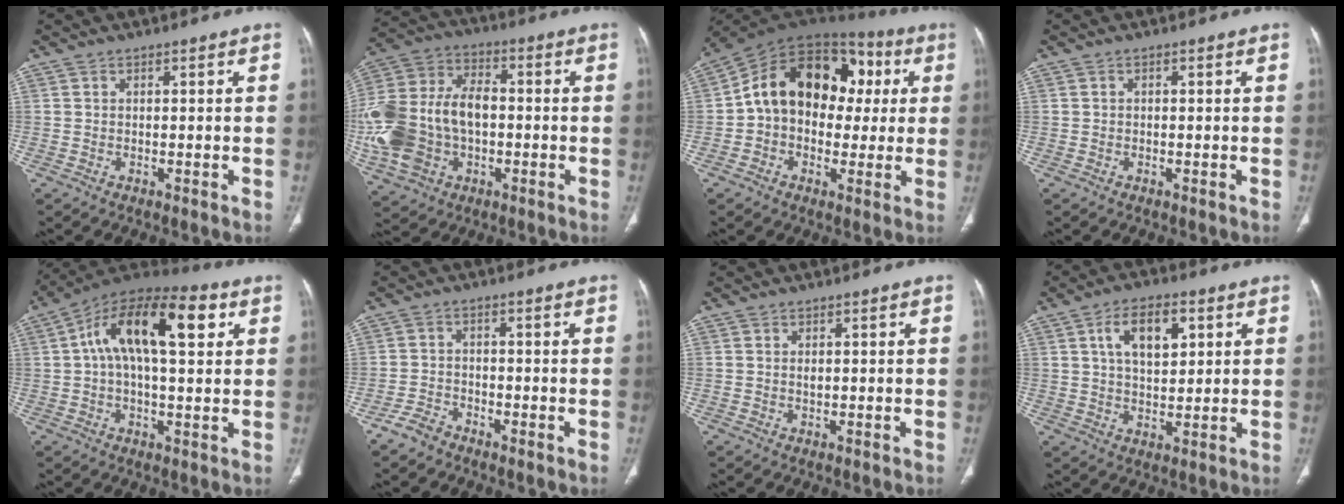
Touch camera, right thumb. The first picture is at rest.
{"total": 22.1, "force": [-2.8, 15.0, 16.0], "torque": [-0.360, 0.022, -0.043]}
{"total": 19.7, "force": [2.4, 14.2, 13.4], "torque": [-0.180, 0.049, 0.030]}
{"total": 0.0}
{"total": 18.6, "force": [5.1, 8.3, 15.8], "torque": [-0.248, 0.032, 0.073]}
{"total": 3.0, "force": [-2.6, 1.4, 0.7], "torque": [-0.015, 0.012, -0.052]}
{"total": 0.7, "force": [0.2, 0.4, 0.5], "torque": [-0.010, 0.001, 0.005]}
{"total": 9.4, "force": [3.3, 5.0, 7.2], "torque": [-0.101, -0.007, 0.054]}